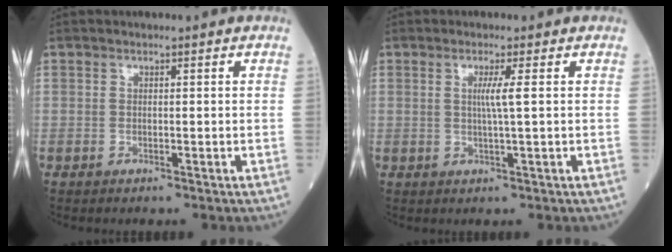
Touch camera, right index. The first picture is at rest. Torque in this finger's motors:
{"motor_torque": [0.03, -0.01, 0.02, 0.07]}